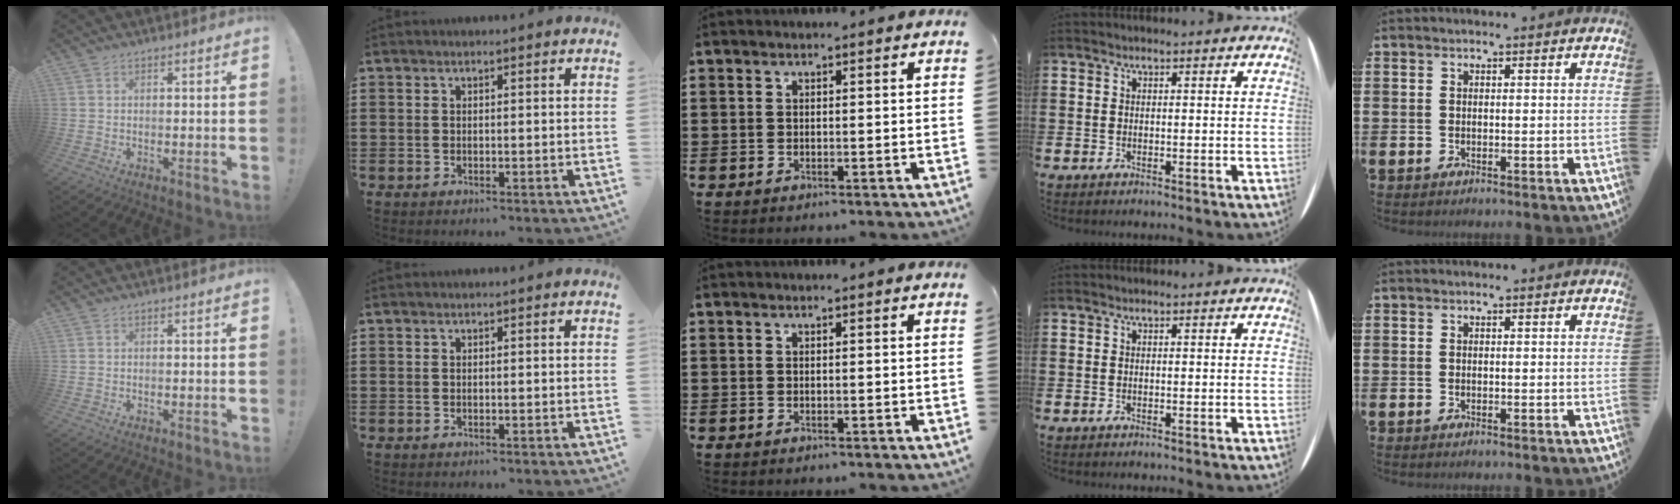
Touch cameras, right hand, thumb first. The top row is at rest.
{}